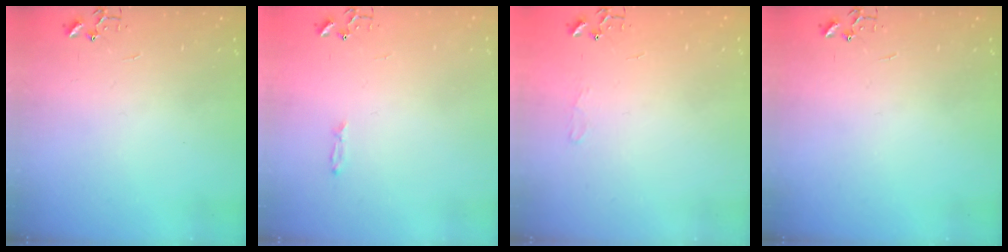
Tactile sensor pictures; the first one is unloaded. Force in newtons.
{"total": 3.5, "press": 3.5, "slide": 0.4}
{"total": 5.9, "press": 5.8, "slide": 0.7}
{"total": 0.0}